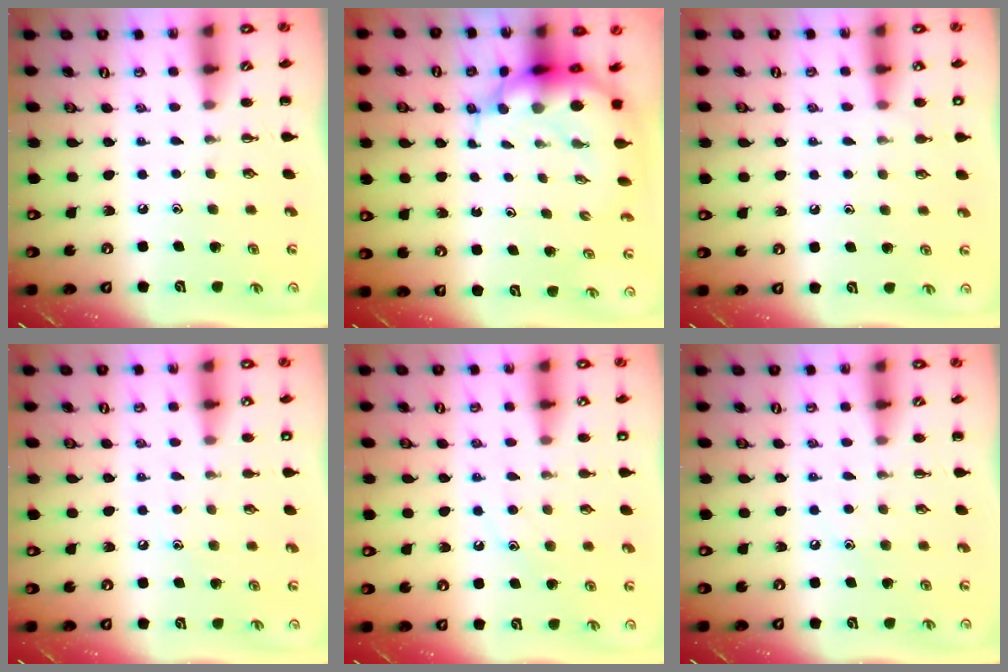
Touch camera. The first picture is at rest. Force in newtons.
{"total": 8.3, "press": 8.0, "slide": 2.3}
{"total": 6.0, "press": 5.7, "slide": 2.0}
{"total": 5.4, "press": 5.2, "slide": 1.4}
{"total": 9.4, "press": 9.3, "slide": 1.4}
{"total": 6.8, "press": 6.6, "slide": 1.7}